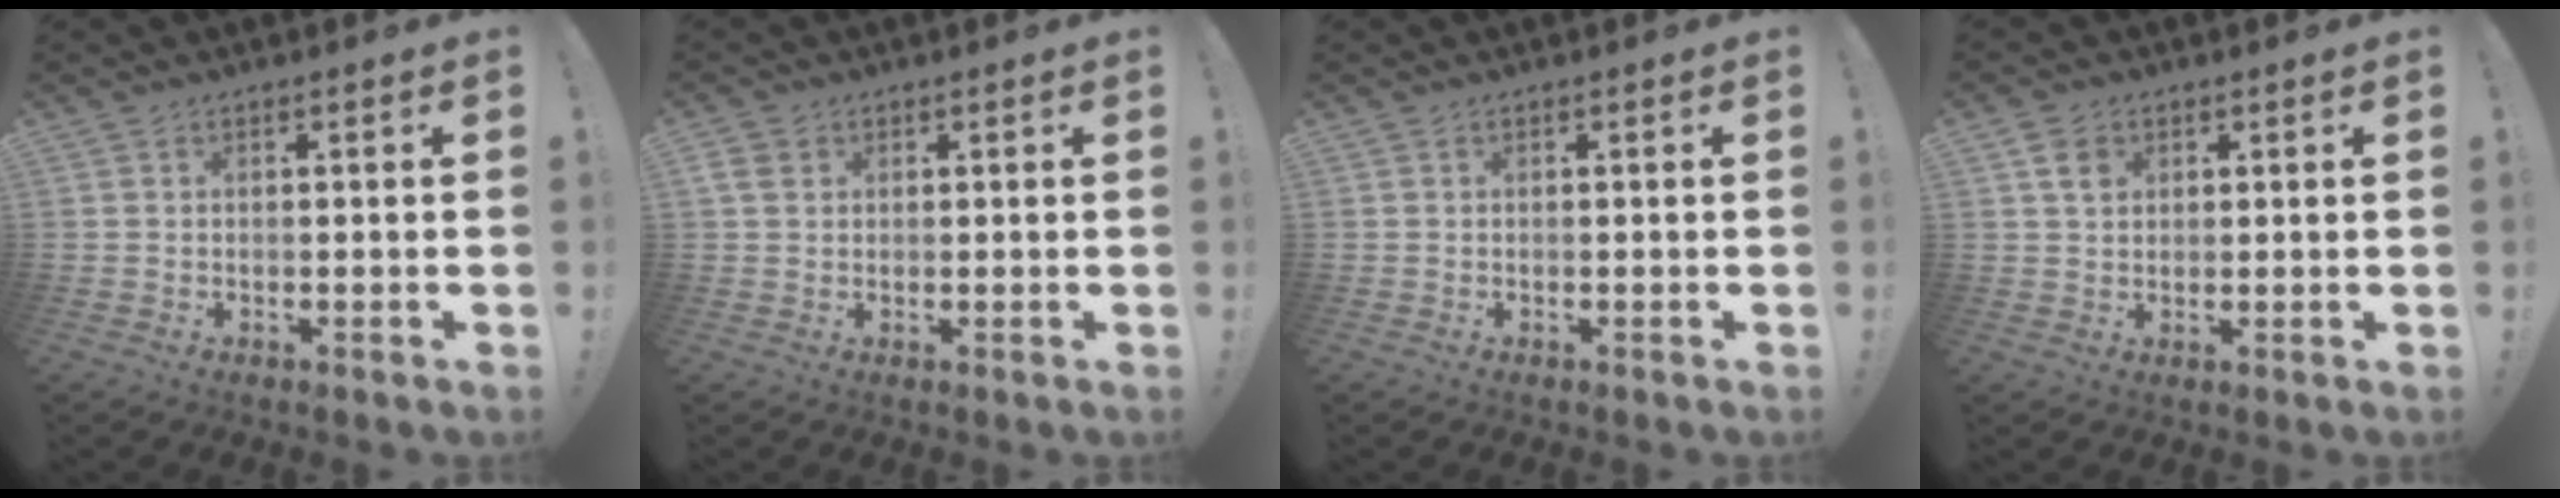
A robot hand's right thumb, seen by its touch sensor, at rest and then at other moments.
{"total": 3.6, "force": [1.2, 2.8, 1.8], "torque": [-0.031, 0.005, 0.025]}
{"total": 0.0}
{"total": 4.4, "force": [2.0, 3.3, 2.2], "torque": [-0.030, 0.000, 0.037]}